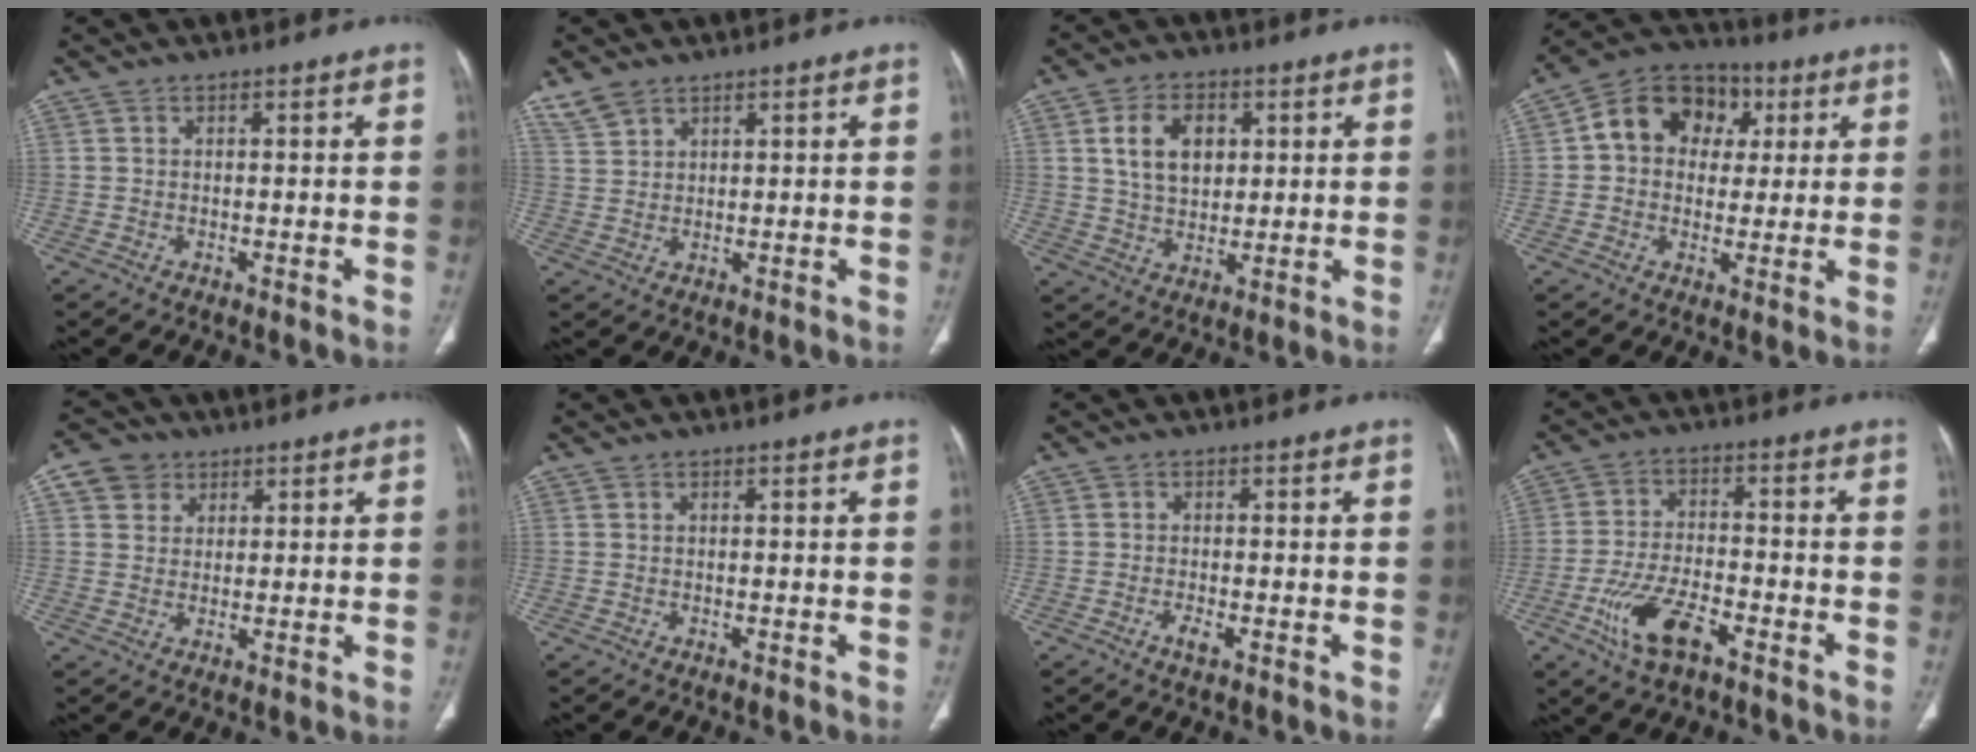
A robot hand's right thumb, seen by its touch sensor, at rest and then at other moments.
{"total": 3.8, "force": [3.0, 1.9, 1.3], "torque": [-0.025, -0.003, 0.069]}
{"total": 9.3, "force": [2.7, 6.3, 6.3], "torque": [-0.084, -0.009, 0.050]}
{"total": 12.8, "force": [2.8, 10.4, 6.9], "torque": [-0.077, 0.017, 0.033]}
{"total": 5.6, "force": [2.6, 4.7, 1.5], "torque": [-0.010, -0.002, 0.047]}
{"total": 0.0}
{"total": 1.8, "force": [-0.9, 0.5, 1.5], "torque": [-0.033, -0.003, -0.020]}
{"total": 10.2, "force": [-5.2, 4.0, 7.8], "torque": [-0.162, 0.019, -0.094]}